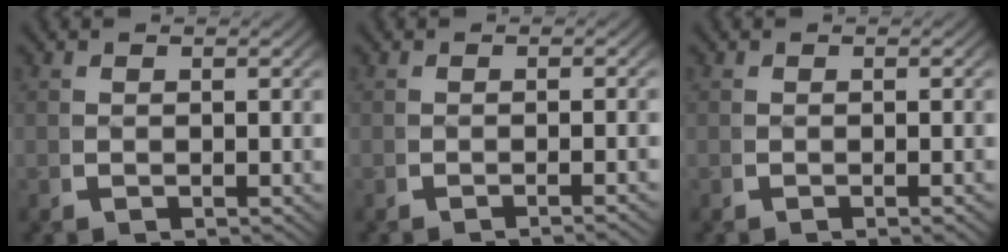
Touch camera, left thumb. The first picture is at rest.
{"total": 1.8, "force": [-1.3, -0.1, 1.2], "torque": [-0.015, 0.010, -0.024]}
{"total": 0.8, "force": [-0.4, 0.0, 0.6], "torque": [-0.009, 0.006, -0.008]}